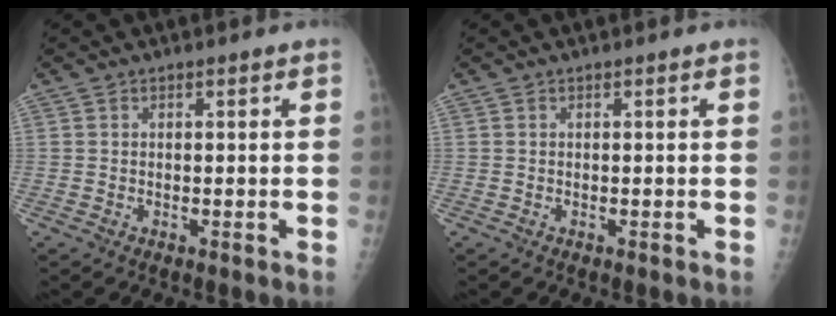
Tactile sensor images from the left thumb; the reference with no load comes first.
{"total": 0.0}